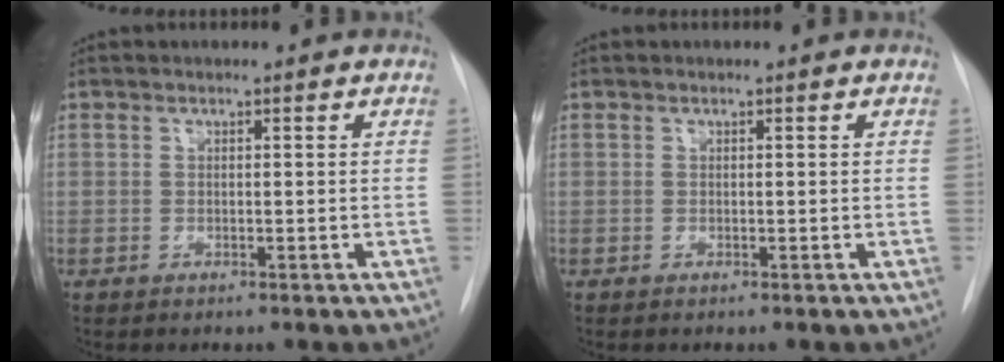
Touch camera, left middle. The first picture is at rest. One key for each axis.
{"total": 0.0}